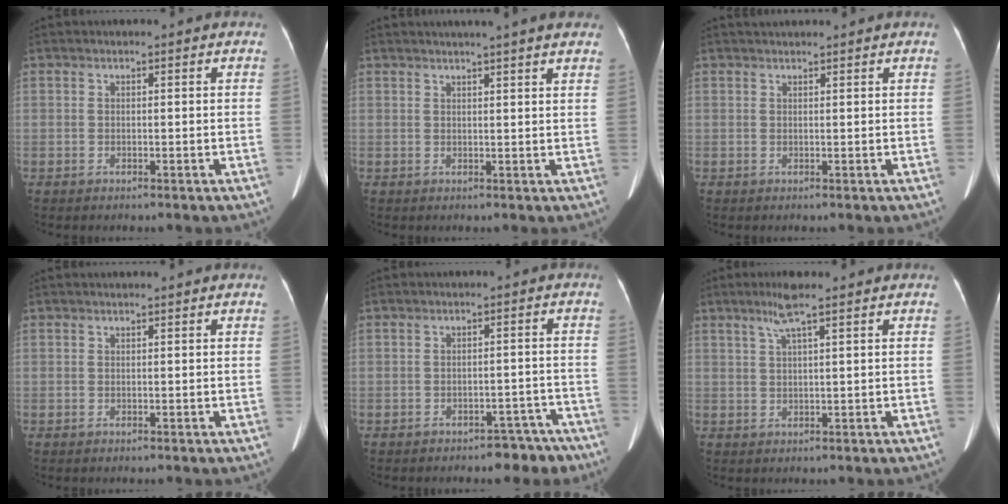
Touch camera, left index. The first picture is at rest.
{"total": 10.2, "force": [8.7, 0.2, 5.3], "torque": [-0.072, 0.021, 0.089]}
{"total": 3.0, "force": [2.8, -0.1, 0.9], "torque": [-0.009, 0.030, 0.046]}
{"total": 1.1, "force": [1.0, -0.1, 0.4], "torque": [-0.007, 0.012, 0.016]}
{"total": 5.8, "force": [-4.8, 2.8, 1.7], "torque": [-0.005, 0.021, -0.057]}
{"total": 3.6, "force": [2.2, -0.3, 2.8], "torque": [-0.063, 0.001, 0.044]}